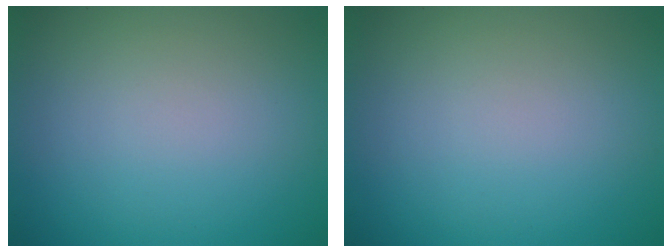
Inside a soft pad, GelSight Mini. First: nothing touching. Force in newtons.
{"total": 0.0}